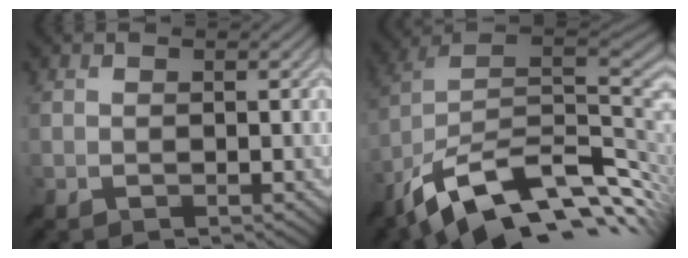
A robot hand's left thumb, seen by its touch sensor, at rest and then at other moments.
{"total": 15.5, "force": [-6.3, 7.5, 12.1], "torque": [-0.241, -0.009, -0.109]}